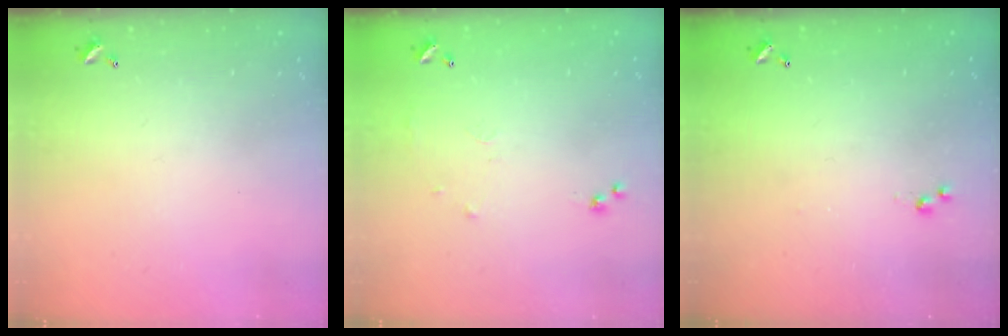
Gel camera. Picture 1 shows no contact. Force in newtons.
{"total": 6.0, "press": 5.9, "slide": 1.0}
{"total": 3.0, "press": 3.0, "slide": 0.4}